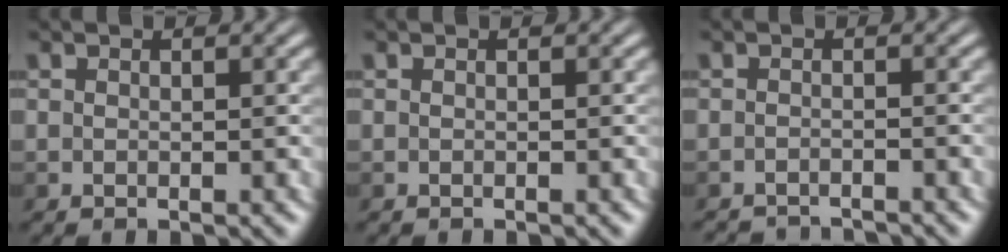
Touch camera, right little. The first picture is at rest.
{"total": 0.0}
{"total": 2.0, "force": [-2.0, -0.3, 0.3], "torque": [-0.004, -0.008, -0.037]}